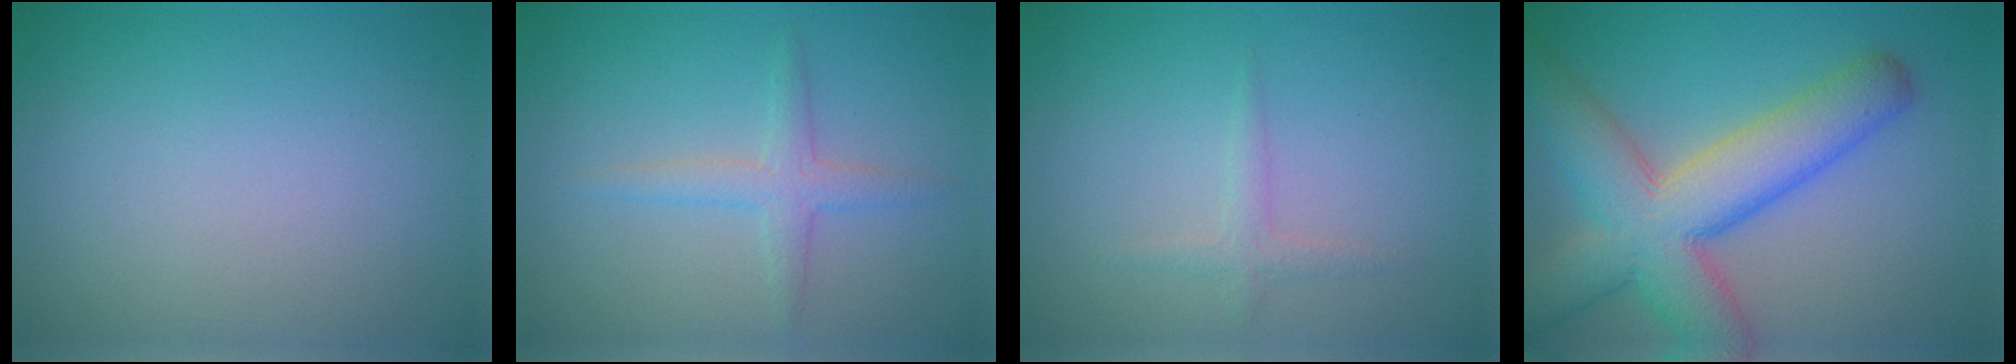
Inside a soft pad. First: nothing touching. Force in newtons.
{"total": 2.2, "press": 2.2, "slide": 0.1}
{"total": 1.3, "press": 1.3, "slide": 0.0}
{"total": 9.9, "press": 9.9, "slide": 0.4}